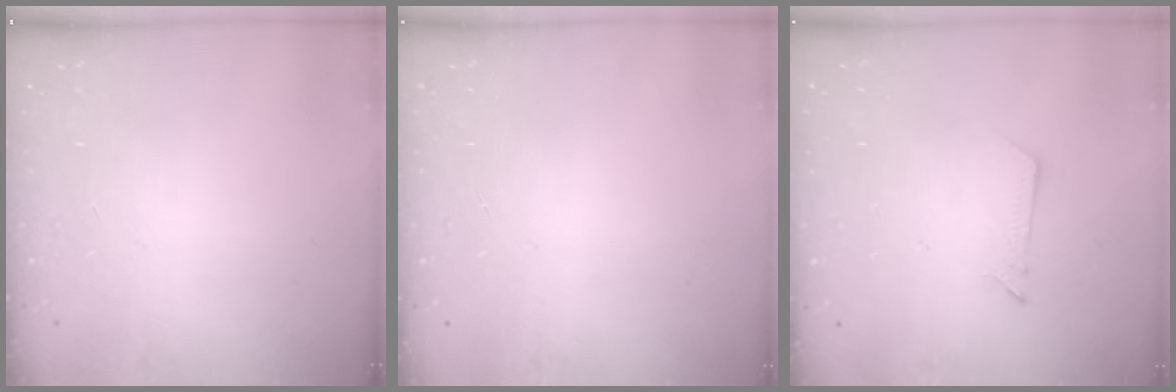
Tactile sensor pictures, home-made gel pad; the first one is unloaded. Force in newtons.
{"total": 0.0}
{"total": 2.6, "press": 2.6, "slide": 0.3}